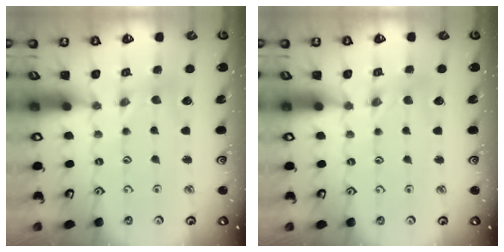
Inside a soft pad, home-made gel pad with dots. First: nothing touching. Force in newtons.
{"total": 1.0, "press": 1.0, "slide": 0.2}